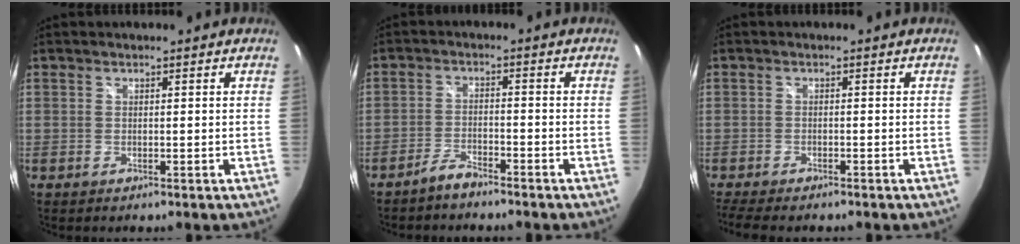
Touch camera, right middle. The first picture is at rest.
{"total": 3.4, "force": [-3.1, 0.6, 1.2], "torque": [-0.043, 0.002, -0.060]}
{"total": 6.6, "force": [-5.6, 1.0, 3.3], "torque": [-0.079, -0.028, -0.095]}